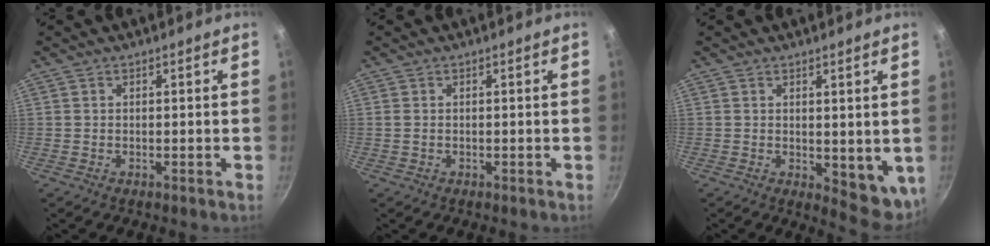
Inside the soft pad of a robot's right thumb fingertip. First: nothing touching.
{"total": 0.9, "force": [0.1, 0.7, 0.5], "torque": [-0.011, 0.002, 0.001]}
{"total": 7.7, "force": [0.7, 3.9, 6.5], "torque": [-0.067, -0.015, 0.019]}